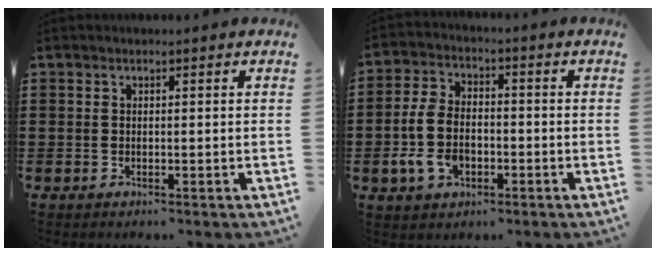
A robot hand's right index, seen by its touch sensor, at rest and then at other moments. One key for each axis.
{"total": 7.2, "fx": -2.0, "fy": 4.8, "fz": 5.1, "tx": -0.132, "ty": 0.000, "tz": -0.046}